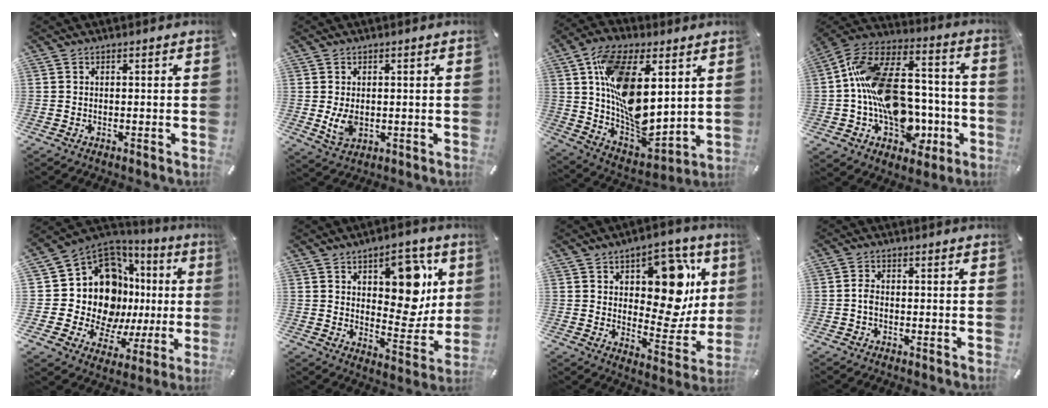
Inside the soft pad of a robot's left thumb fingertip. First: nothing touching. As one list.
[{"total": 4.9, "force": [-0.1, 3.5, 3.5], "torque": [-0.075, -0.005, -0.004]}, {"total": 19.4, "force": [5.6, 10.5, 15.3], "torque": [-0.286, -0.027, 0.102]}, {"total": 21.7, "force": [-2.6, 15.7, 14.7], "torque": [-0.271, 0.018, -0.032]}, {"total": 18.4, "force": [3.0, 13.4, 12.3], "torque": [-0.248, -0.065, 0.066]}, {"total": 14.6, "force": [6.2, 8.4, 10.3], "torque": [-0.123, -0.031, 0.104]}, {"total": 17.4, "force": [6.7, 10.1, 12.4], "torque": [-0.145, -0.042, 0.111]}, {"total": 1.9, "force": [-0.5, 1.1, 1.5], "torque": [-0.029, 0.004, -0.011]}]